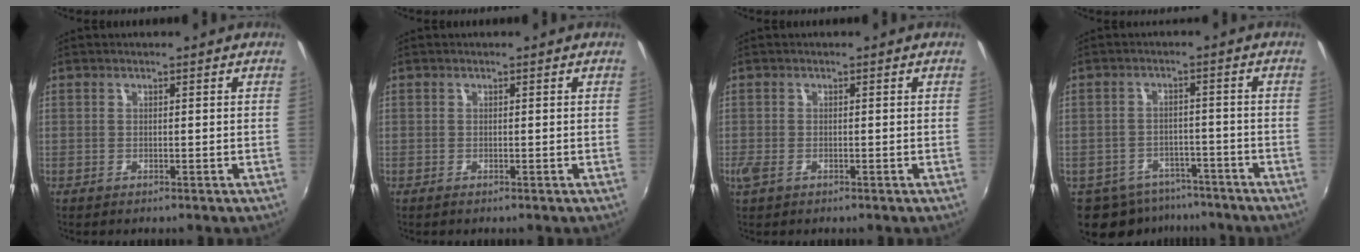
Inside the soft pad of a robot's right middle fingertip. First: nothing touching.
{"total": 0.0}
{"total": 2.3, "force": [-1.1, 1.3, 1.5], "torque": [-0.032, -0.006, -0.022]}
{"total": 11.3, "force": [-8.2, 6.8, 3.6], "torque": [-0.096, 0.000, -0.107]}